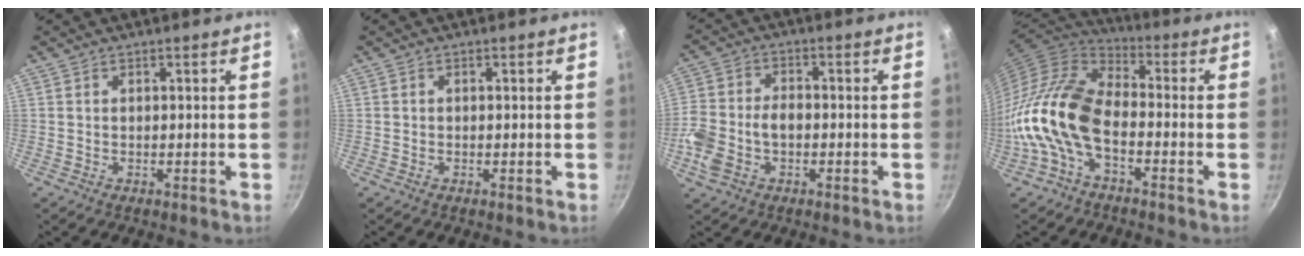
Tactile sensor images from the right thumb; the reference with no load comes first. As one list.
[{"total": 0.0}, {"total": 9.8, "force": [-2.6, 6.6, 6.8], "torque": [-0.128, 0.028, -0.059]}, {"total": 14.1, "force": [-4.6, 8.1, 10.5], "torque": [-0.193, 0.042, -0.108]}]